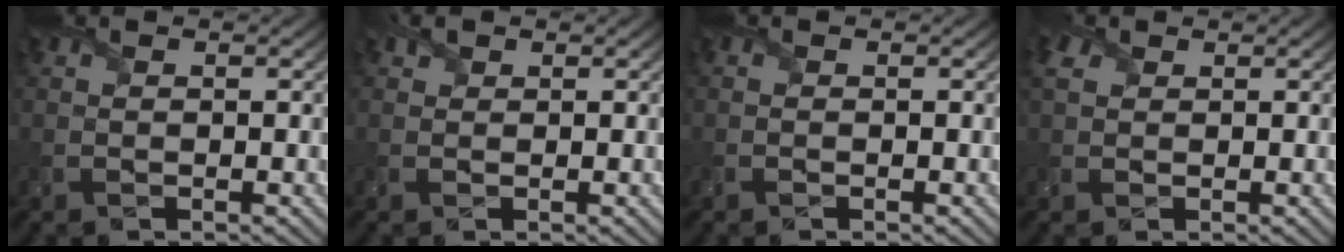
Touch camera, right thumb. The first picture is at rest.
{"total": 1.2, "force": [0.9, 0.7, 0.2], "torque": [-0.002, 0.003, 0.014]}
{"total": 0.0}
{"total": 2.3, "force": [1.3, 1.6, 1.1], "torque": [-0.034, 0.010, 0.023]}